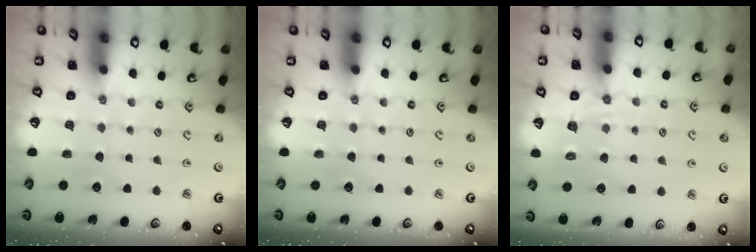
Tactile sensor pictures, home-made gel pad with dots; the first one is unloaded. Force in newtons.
{"total": 0.0}
{"total": 3.6, "press": 3.1, "slide": 1.9}